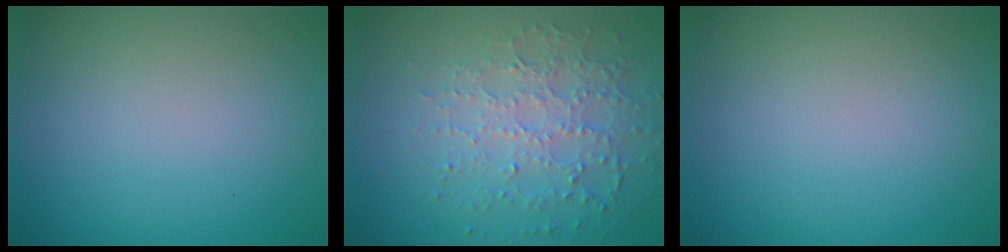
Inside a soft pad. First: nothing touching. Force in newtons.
{"total": 4.8, "press": 3.5, "slide": 3.2}
{"total": 0.0}